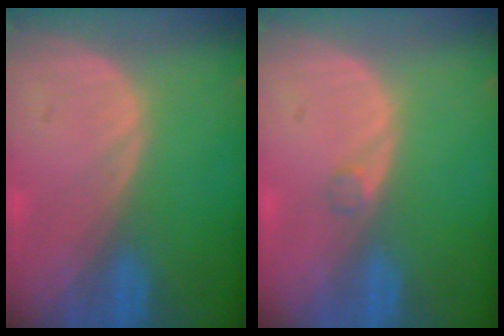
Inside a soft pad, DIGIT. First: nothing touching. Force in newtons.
{"total": 0.9, "press": 0.9, "slide": 0.1}